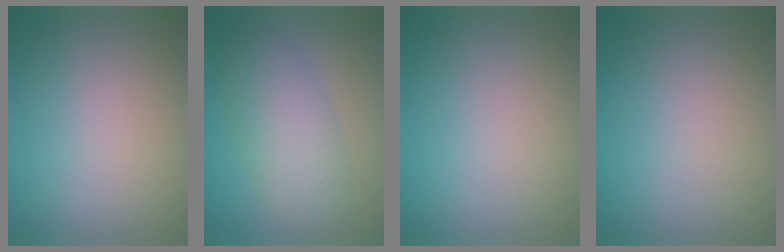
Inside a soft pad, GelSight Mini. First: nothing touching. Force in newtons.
{"total": 5.3, "press": 5.3, "slide": 0.0}
{"total": 0.0}
{"total": 0.0}